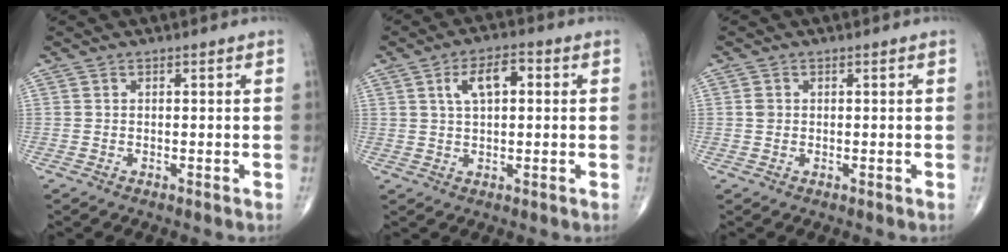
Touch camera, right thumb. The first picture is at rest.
{"total": 6.7, "force": [1.8, 3.2, 5.6], "torque": [-0.096, 0.010, 0.029]}
{"total": 1.1, "force": [0.1, 1.0, 0.5], "torque": [-0.008, 0.001, 0.004]}